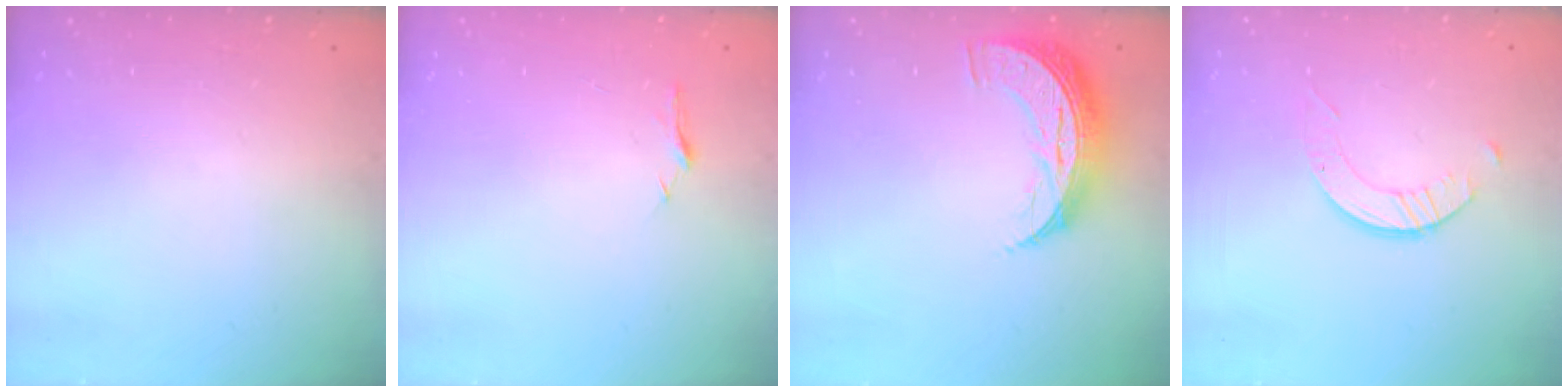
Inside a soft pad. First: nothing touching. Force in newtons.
{"total": 5.0, "press": 5.0, "slide": 0.6}
{"total": 10.1, "press": 10.1, "slide": 0.7}
{"total": 2.4, "press": 2.4, "slide": 0.3}